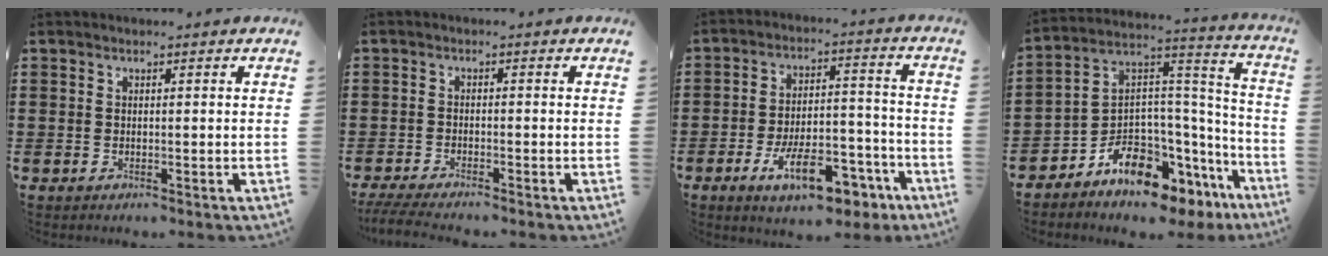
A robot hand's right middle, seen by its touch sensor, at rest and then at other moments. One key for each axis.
{"total": 2.8, "fx": -2.5, "fy": 0.0, "fz": 1.3, "tx": -0.037, "ty": -0.010, "tz": -0.051}
{"total": 11.6, "fx": -6.9, "fy": 4.5, "fz": 8.2, "tx": -0.131, "ty": 0.020, "tz": -0.124}
{"total": 7.4, "fx": -6.5, "fy": 2.6, "fz": 2.4, "tx": -0.064, "ty": -0.009, "tz": -0.130}